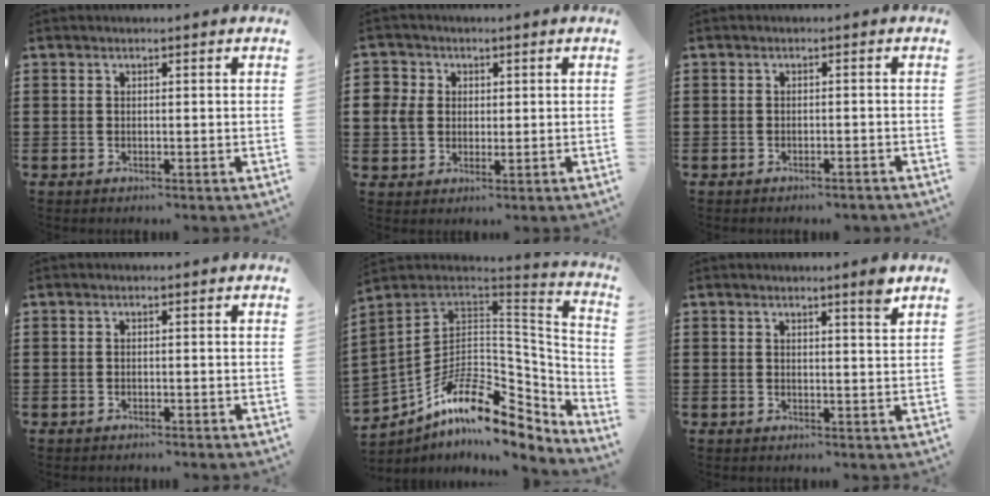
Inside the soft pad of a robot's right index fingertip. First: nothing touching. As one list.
[{"total": 4.2, "force": [0.6, 3.8, 1.8], "torque": [-0.063, 0.007, 0.007]}, {"total": 0.9, "force": [-0.9, 0.0, 0.1], "torque": [-0.006, -0.001, -0.018]}, {"total": 0.5, "force": [-0.5, 0.1, 0.1], "torque": [-0.004, -0.002, -0.010]}, {"total": 13.9, "force": [-7.2, 7.1, 9.6], "torque": [-0.173, 0.001, -0.132]}, {"total": 2.8, "force": [2.1, -0.3, 1.9], "torque": [-0.033, -0.005, 0.035]}]